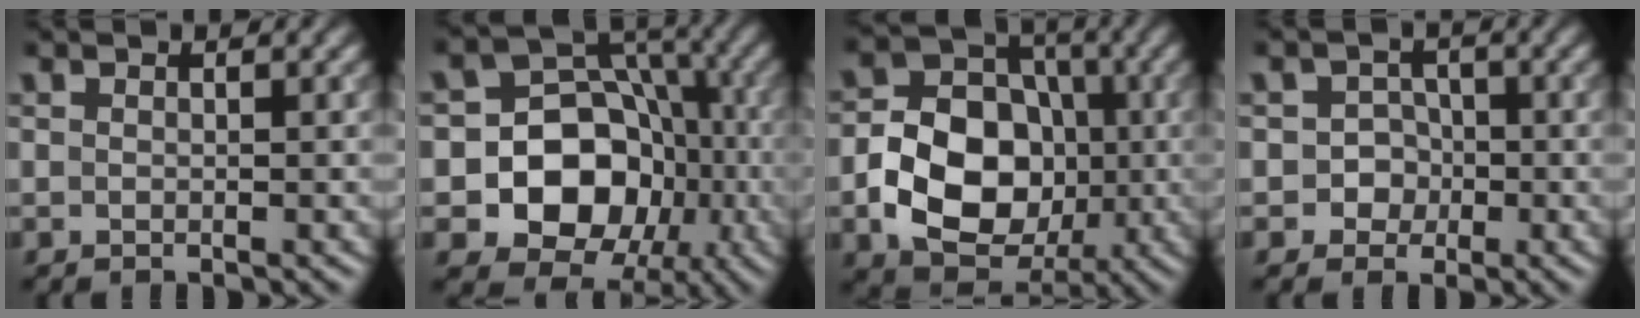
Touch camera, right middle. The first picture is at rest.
{"total": 12.5, "force": [-3.2, 10.6, 5.9], "torque": [-0.084, 0.004, -0.087]}
{"total": 10.4, "force": [-2.3, 7.9, 6.4], "torque": [-0.105, -0.002, -0.050]}
{"total": 2.6, "force": [-0.7, 2.5, 0.5], "torque": [0.021, 0.004, -0.022]}